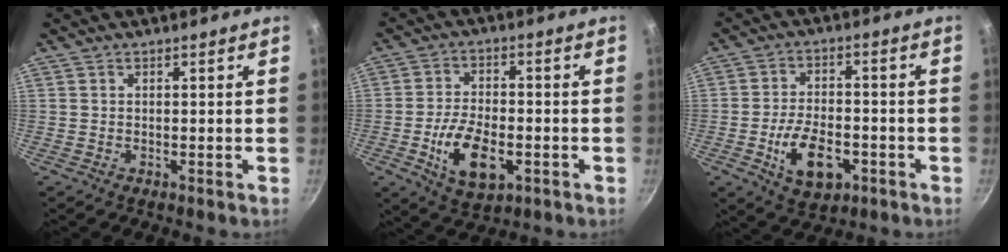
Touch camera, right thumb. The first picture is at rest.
{"total": 11.4, "force": [-3.4, 6.1, 9.0], "torque": [-0.154, 0.012, -0.055]}
{"total": 10.9, "force": [-3.9, 6.2, 8.1], "torque": [-0.123, 0.017, -0.060]}